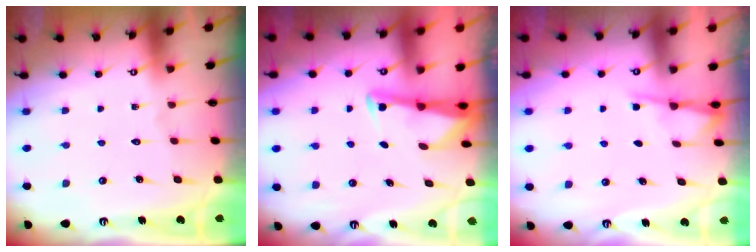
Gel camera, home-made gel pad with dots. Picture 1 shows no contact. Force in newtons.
{"total": 3.3, "press": 3.3, "slide": 0.4}
{"total": 1.8, "press": 1.7, "slide": 0.4}